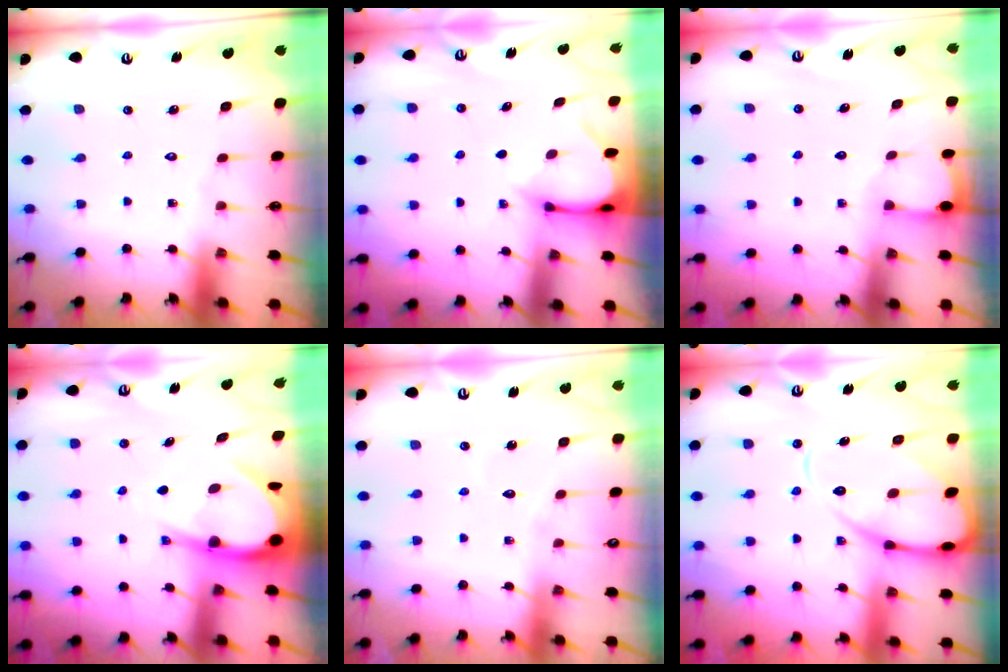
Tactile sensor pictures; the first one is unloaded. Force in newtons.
{"total": 3.2, "press": 3.2, "slide": 0.3}
{"total": 2.0, "press": 2.0, "slide": 0.2}
{"total": 7.4, "press": 7.4, "slide": 0.8}
{"total": 5.8, "press": 5.8, "slide": 0.4}
{"total": 12.6, "press": 12.6, "slide": 1.3}